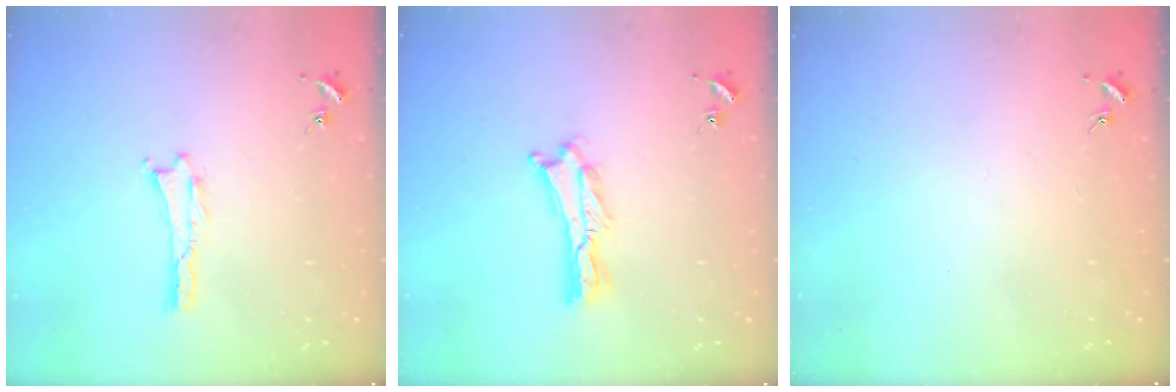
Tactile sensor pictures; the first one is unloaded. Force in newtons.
{"total": 1.4, "press": 1.4, "slide": 0.3}
{"total": 0.0}